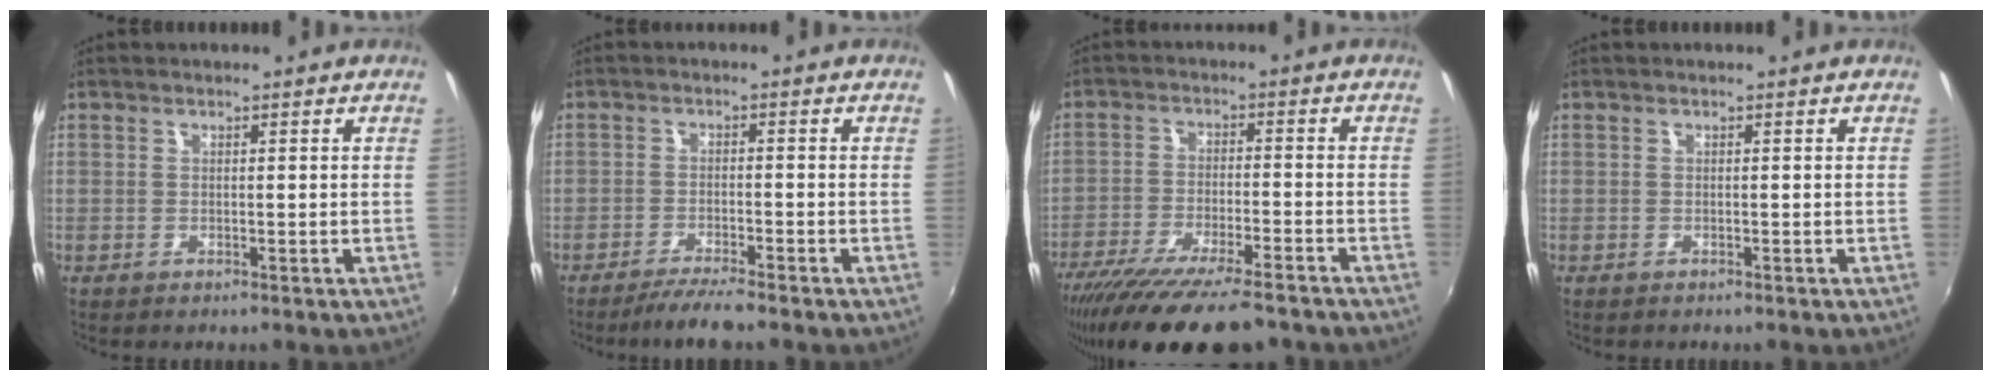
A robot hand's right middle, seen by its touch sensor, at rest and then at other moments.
{"total": 5.0, "force": [-4.4, -0.1, 2.4], "torque": [-0.061, -0.008, -0.078]}
{"total": 17.7, "force": [-14.4, 3.2, 9.8], "torque": [-0.193, -0.053, -0.230]}
{"total": 0.0}